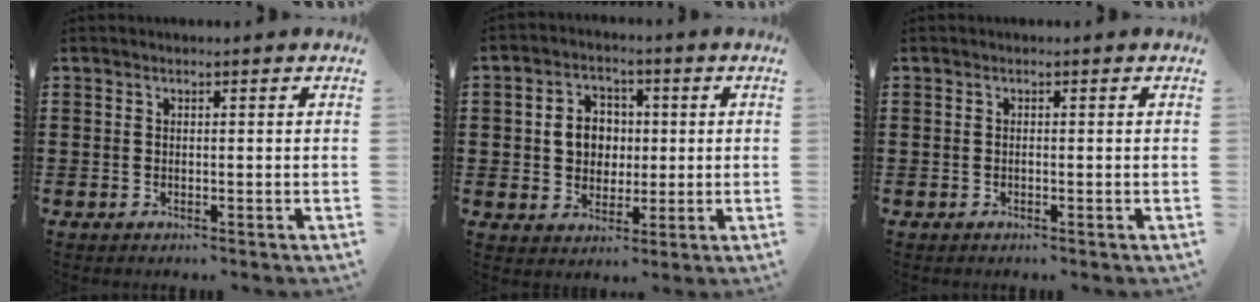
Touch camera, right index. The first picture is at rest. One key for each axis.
{"total": 6.1, "fx": 0.4, "fy": 5.7, "fz": 2.0, "tx": -0.056, "ty": 0.016, "tz": 0.004}
{"total": 0.0}